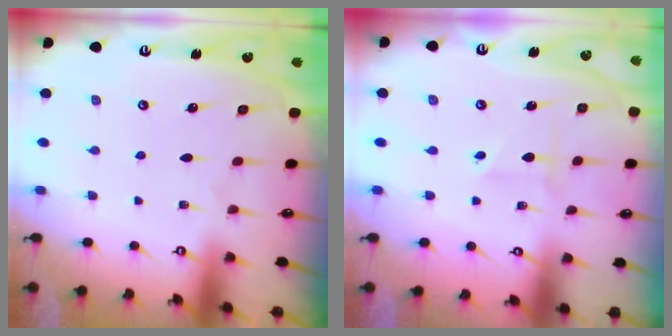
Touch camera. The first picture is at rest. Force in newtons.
{"total": 1.7, "press": 1.7, "slide": 0.2}